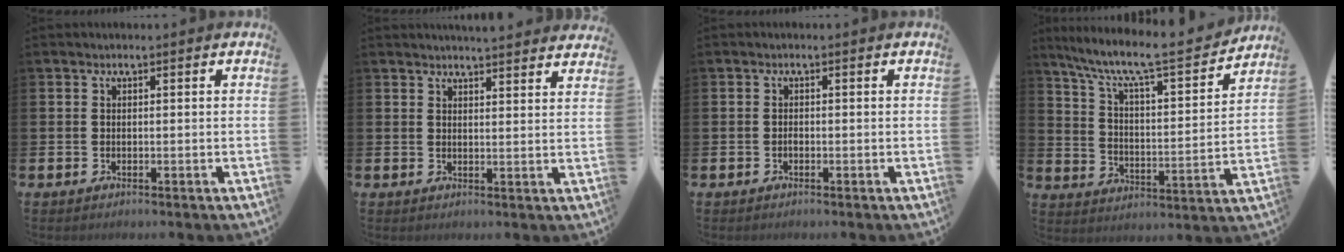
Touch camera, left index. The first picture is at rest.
{"total": 3.7, "force": [3.7, -0.2, -0.1], "torque": [-0.005, -0.022, 0.068]}
{"total": 0.5, "force": [-0.3, 0.4, 0.2], "torque": [-0.006, 0.001, -0.007]}
{"total": 8.9, "force": [7.8, 1.2, 3.9], "torque": [-0.104, -0.061, 0.126]}